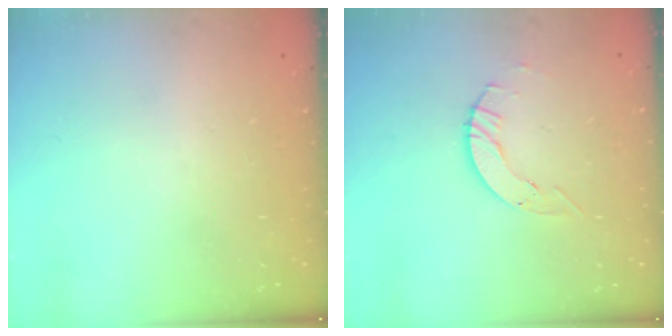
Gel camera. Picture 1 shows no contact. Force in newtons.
{"total": 4.0, "press": 4.0, "slide": 0.5}